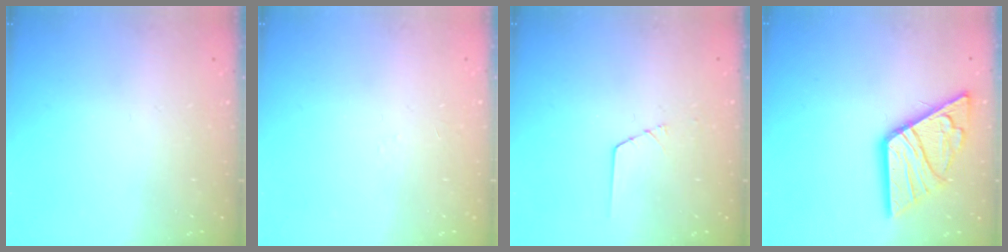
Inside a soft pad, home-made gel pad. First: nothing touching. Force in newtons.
{"total": 2.6, "press": 2.5, "slide": 0.5}
{"total": 1.3, "press": 1.3, "slide": 0.2}
{"total": 13.3, "press": 13.3, "slide": 0.9}